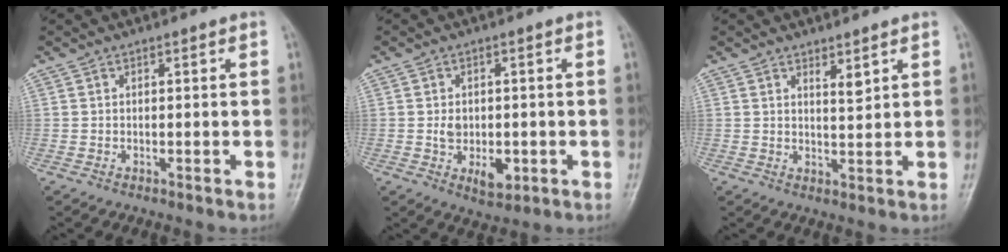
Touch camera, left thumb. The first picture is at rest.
{"total": 6.0, "force": [-1.0, 4.0, 4.3], "torque": [-0.053, -0.005, -0.009]}
{"total": 2.3, "force": [1.6, 0.5, 1.5], "torque": [-0.022, -0.017, 0.030]}